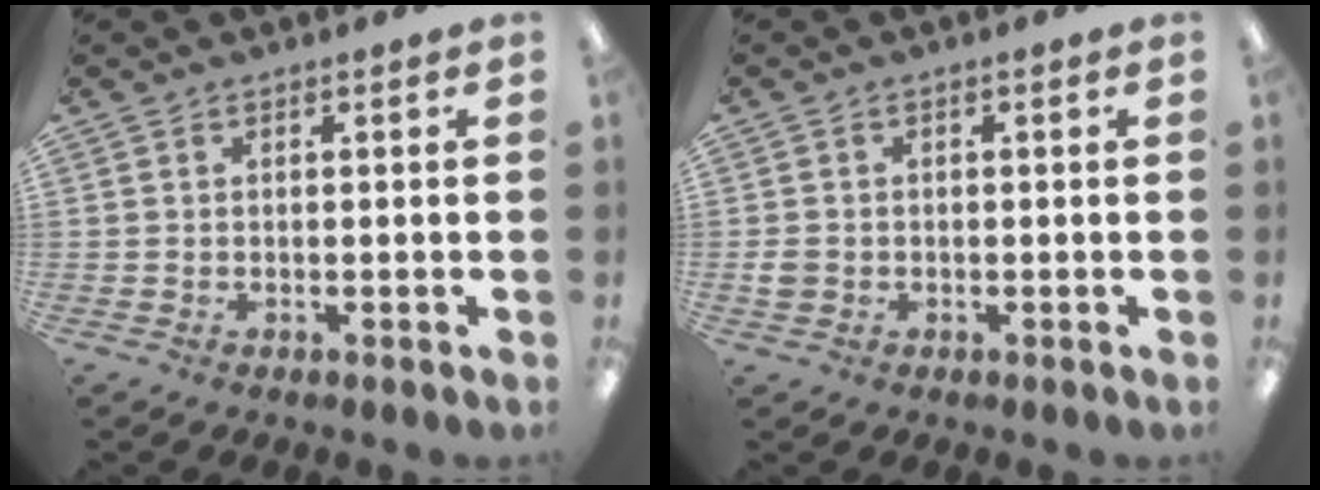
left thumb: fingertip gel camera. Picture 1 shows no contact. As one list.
[{"total": 2.3, "force": [-0.4, 2.0, 1.1], "torque": [-0.018, 0.005, -0.008]}]